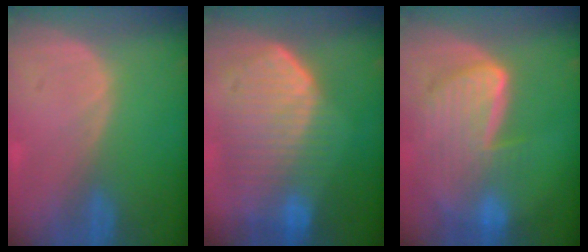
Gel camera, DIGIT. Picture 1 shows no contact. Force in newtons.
{"total": 10.7, "press": 9.4, "slide": 5.2}
{"total": 9.4, "press": 8.1, "slide": 4.8}